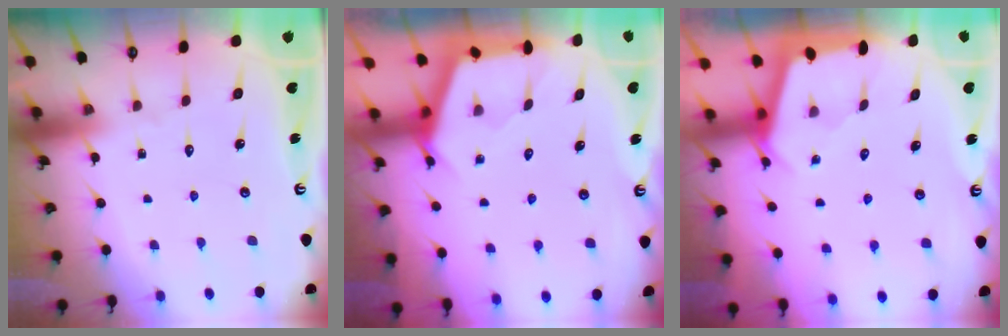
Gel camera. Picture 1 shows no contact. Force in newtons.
{"total": 2.6, "press": 2.6, "slide": 0.3}
{"total": 2.6, "press": 2.6, "slide": 0.3}